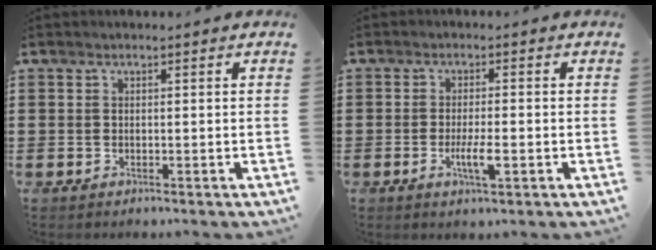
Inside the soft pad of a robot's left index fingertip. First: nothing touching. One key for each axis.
{"total": 4.0, "fx": -1.1, "fy": 0.8, "fz": 3.7, "tx": -0.069, "ty": -0.001, "tz": -0.022}